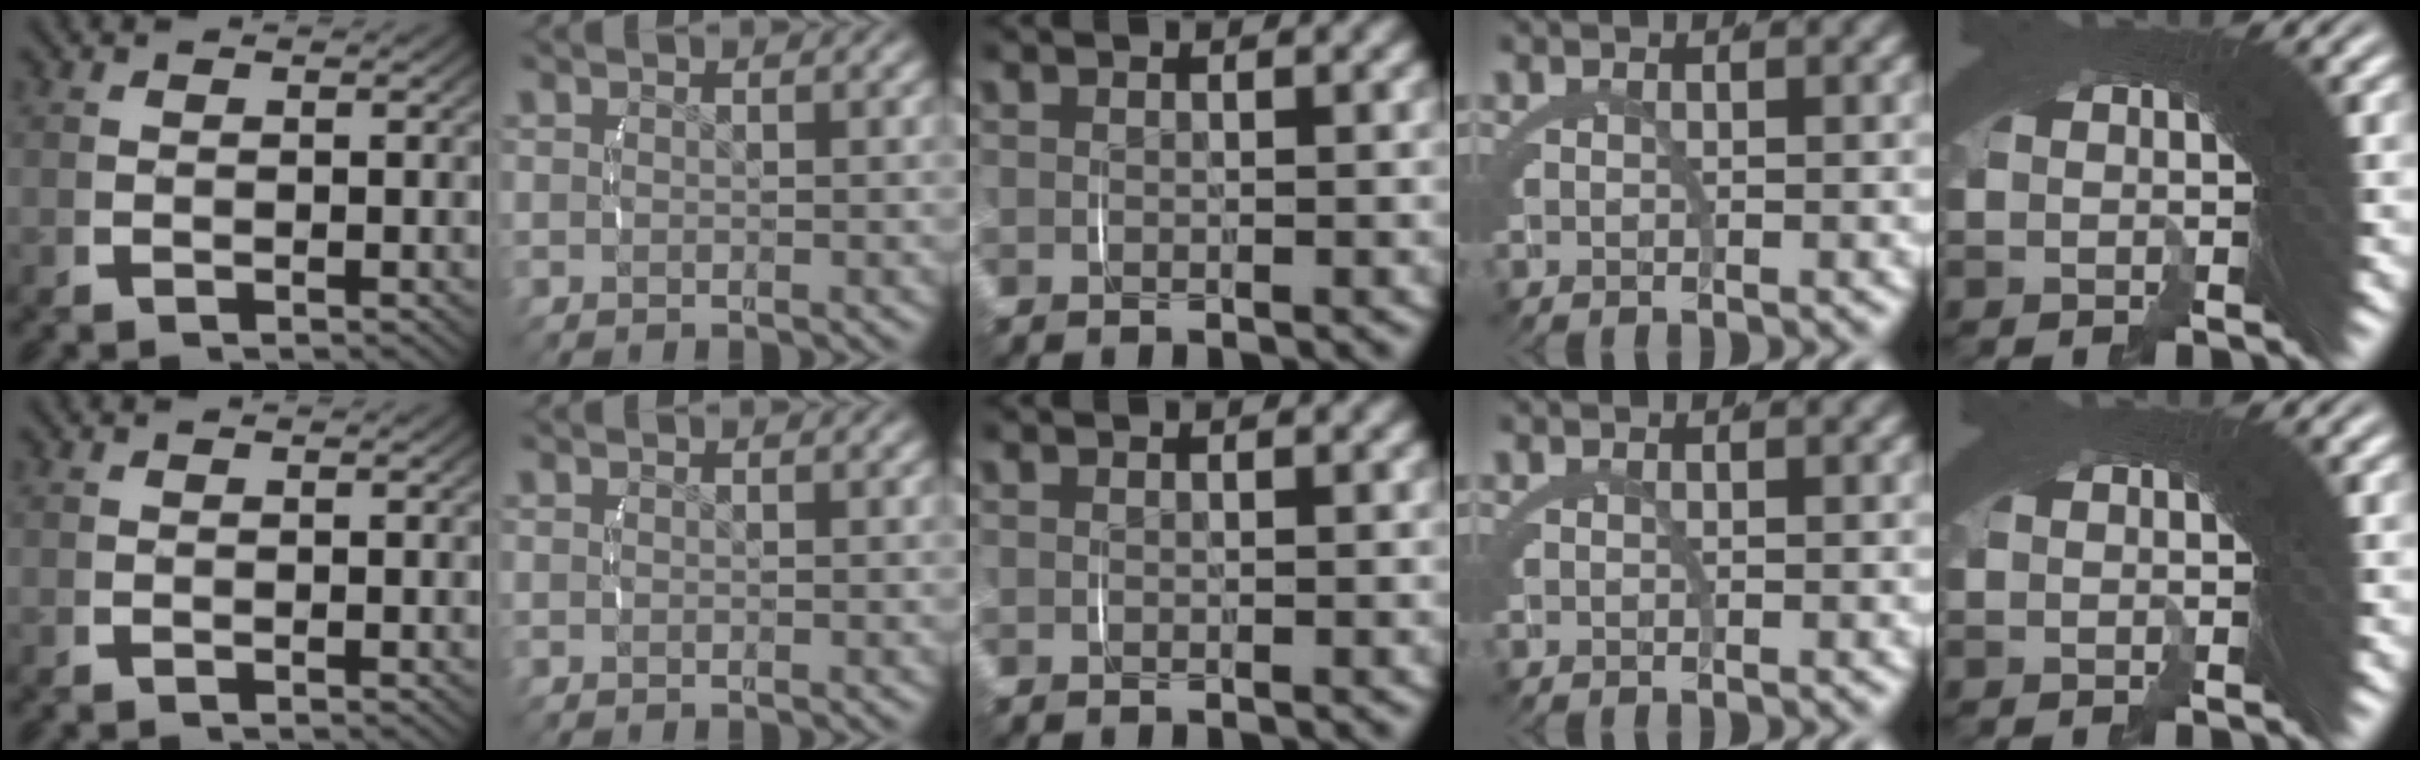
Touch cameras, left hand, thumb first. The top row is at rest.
{}